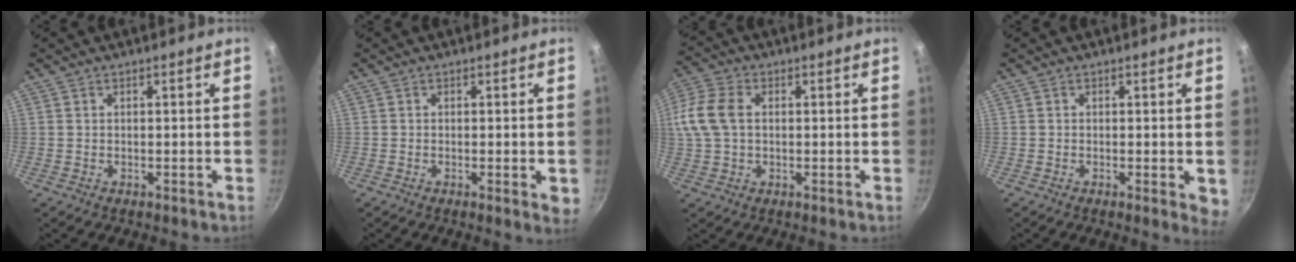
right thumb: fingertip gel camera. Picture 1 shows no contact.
{"total": 2.8, "force": [-0.5, 0.8, 2.6], "torque": [-0.033, -0.008, -0.008]}
{"total": 12.7, "force": [1.6, 8.9, 8.9], "torque": [-0.206, 0.025, 0.023]}
{"total": 3.0, "force": [-0.4, 1.2, 2.8], "torque": [-0.033, -0.009, -0.007]}